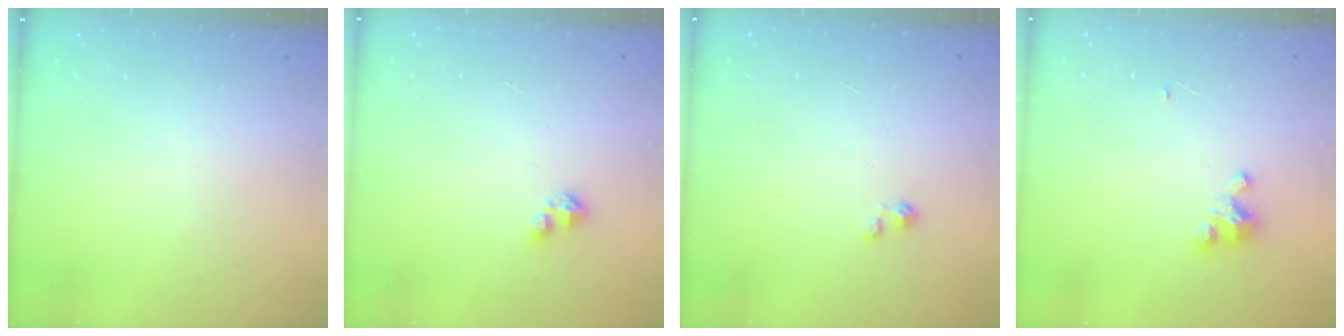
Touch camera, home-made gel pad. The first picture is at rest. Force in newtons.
{"total": 2.1, "press": 2.1, "slide": 0.2}
{"total": 0.0}
{"total": 3.2, "press": 3.2, "slide": 0.3}